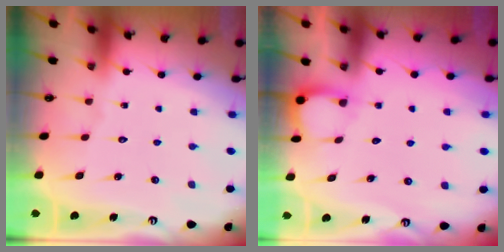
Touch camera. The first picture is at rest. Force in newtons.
{"total": 1.9, "press": 1.9, "slide": 0.2}